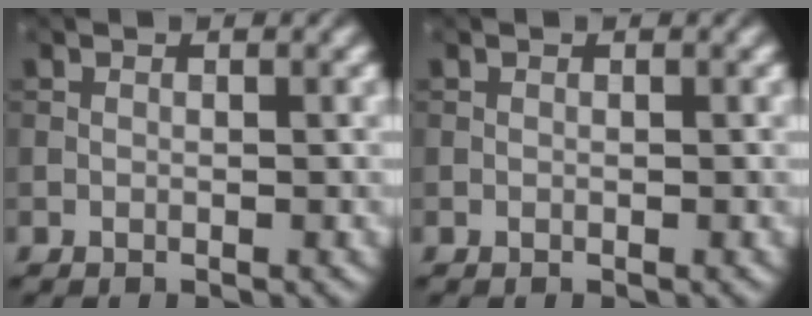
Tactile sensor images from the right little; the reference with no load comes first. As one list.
[{"total": 0.0}]